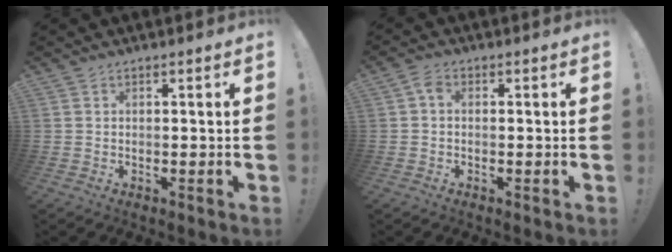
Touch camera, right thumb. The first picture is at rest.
{"total": 2.3, "force": [-0.1, 1.5, 1.8], "torque": [-0.037, 0.009, -0.003]}